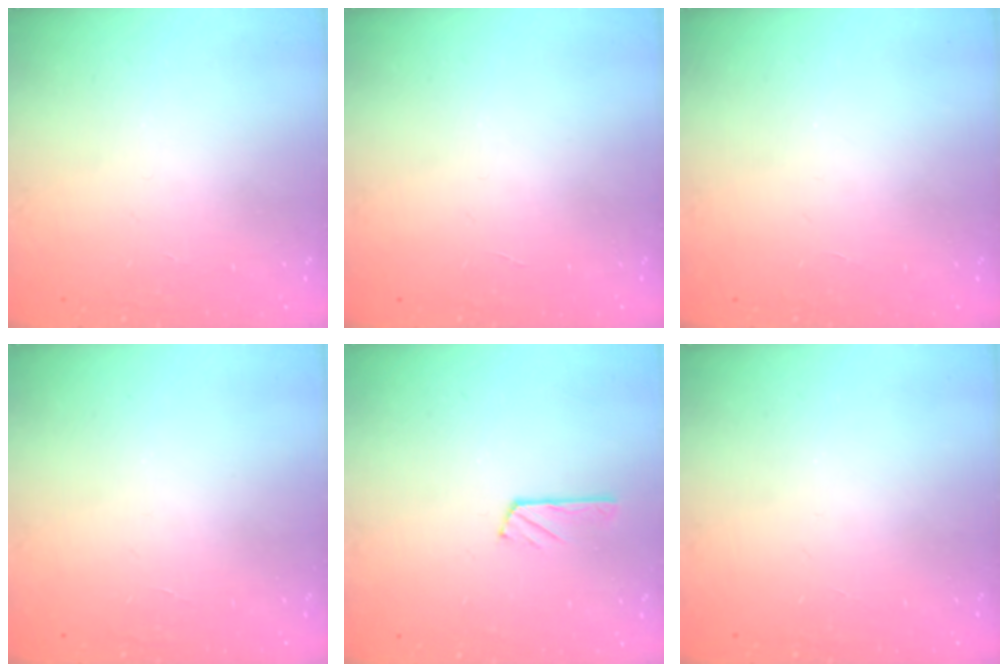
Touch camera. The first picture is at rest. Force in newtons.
{"total": 0.0}
{"total": 0.0}
{"total": 0.0}
{"total": 2.8, "press": 2.8, "slide": 0.3}
{"total": 0.0}